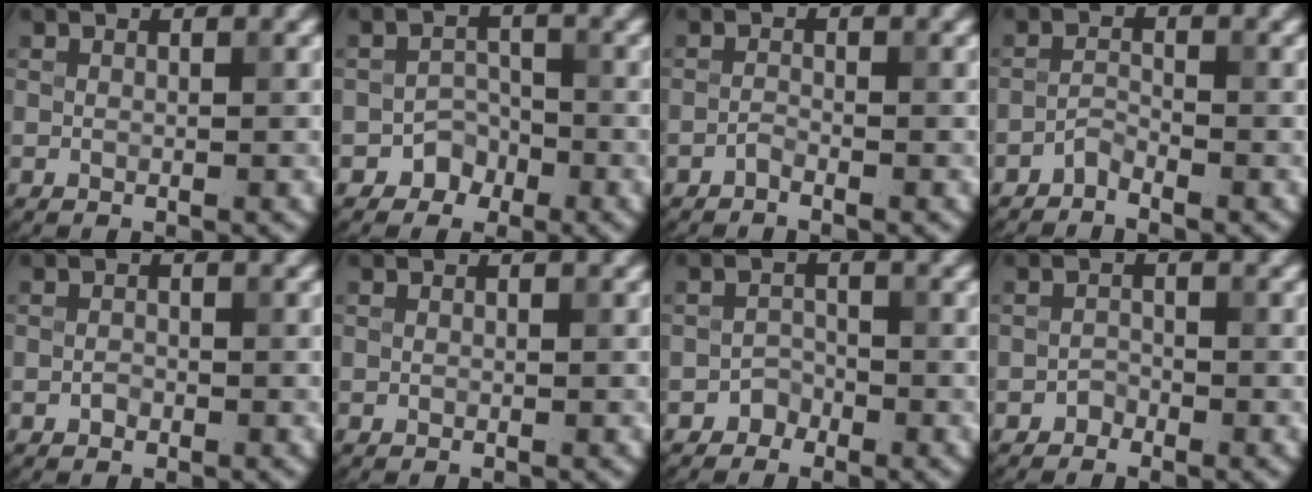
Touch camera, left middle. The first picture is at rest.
{"total": 2.0, "force": [-1.3, 1.5, 0.3], "torque": [0.007, 0.008, -0.023]}
{"total": 0.7, "force": [-0.7, 0.1, 0.3], "torque": [-0.005, 0.002, -0.017]}
{"total": 1.2, "force": [-1.2, 0.2, 0.3], "torque": [-0.006, 0.005, -0.026]}
{"total": 0.7, "force": [-0.4, 0.5, 0.4], "torque": [-0.006, -0.001, -0.008]}
{"total": 0.0}
{"total": 1.3, "force": [-1.0, 0.8, 0.0], "torque": [0.007, 0.008, -0.017]}
{"total": 1.0, "force": [-0.8, 0.5, 0.0], "torque": [0.004, 0.004, -0.015]}